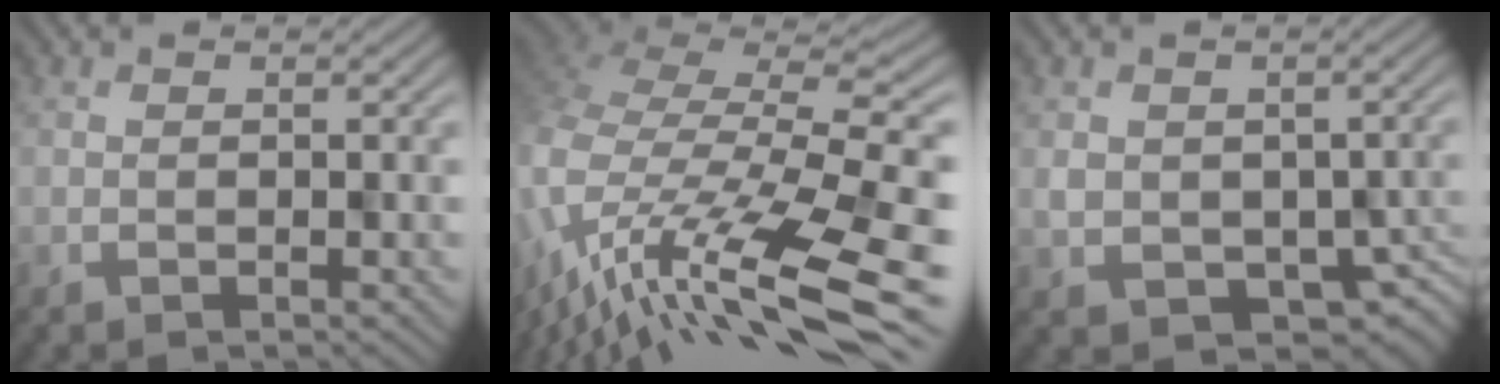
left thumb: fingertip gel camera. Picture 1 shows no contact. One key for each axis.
{"total": 14.1, "fx": -7.0, "fy": 5.1, "fz": 11.2, "tx": -0.273, "ty": 0.002, "tz": -0.105}
{"total": 6.0, "fx": -0.7, "fy": 4.6, "fz": 3.8, "tx": -0.067, "ty": -0.025, "tz": -0.002}